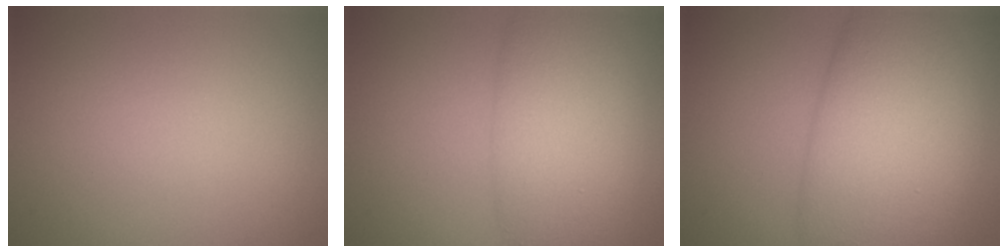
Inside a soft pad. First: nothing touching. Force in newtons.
{"total": 7.8, "press": 7.7, "slide": 0.5}
{"total": 12.1, "press": 12.1, "slide": 0.5}